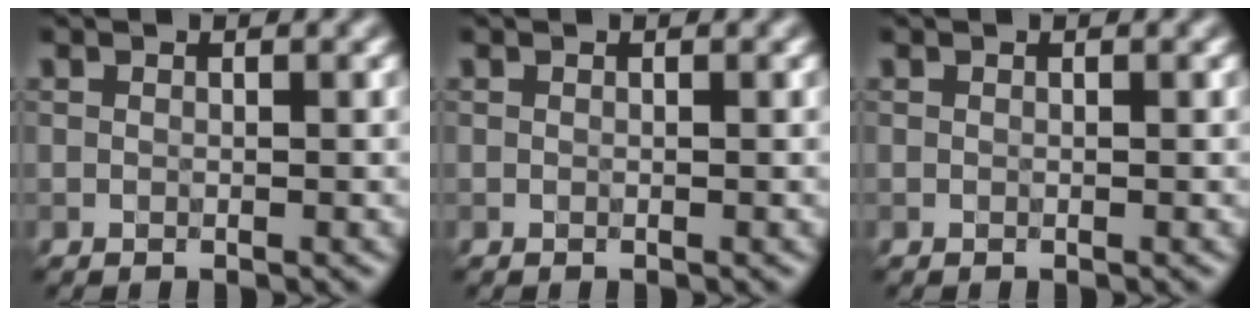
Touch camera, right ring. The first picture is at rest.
{"total": 0.0}
{"total": 0.0}